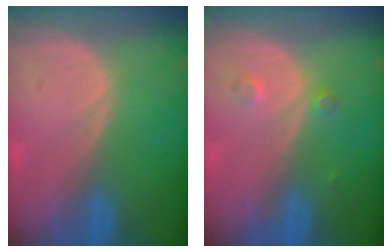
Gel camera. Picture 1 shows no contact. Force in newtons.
{"total": 1.9, "press": 1.6, "slide": 1.0}